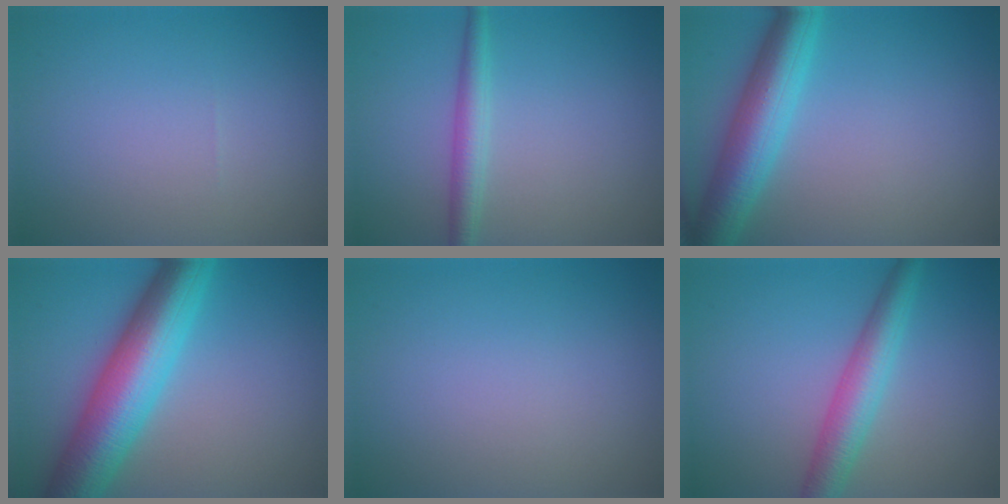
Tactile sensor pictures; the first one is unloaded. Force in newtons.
{"total": 2.4, "press": 2.4, "slide": 0.1}
{"total": 6.6, "press": 6.6, "slide": 0.1}
{"total": 10.1, "press": 10.1, "slide": 0.1}
{"total": 0.0}
{"total": 4.3, "press": 4.3, "slide": 0.0}